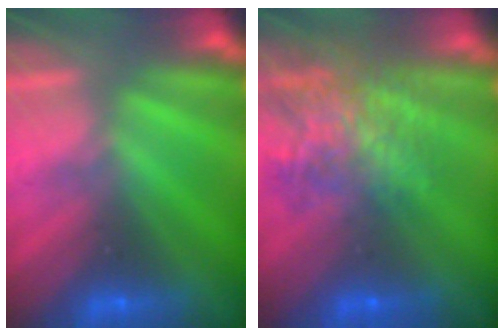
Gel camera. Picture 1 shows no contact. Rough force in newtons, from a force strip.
{"total": 9.4}